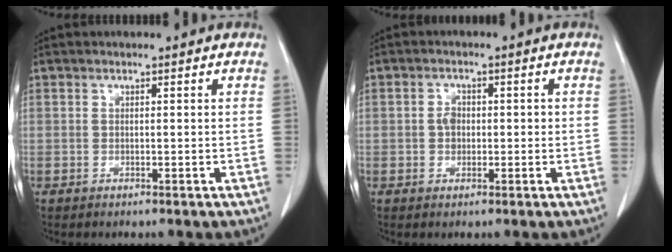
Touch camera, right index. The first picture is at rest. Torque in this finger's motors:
{"motor_torque": [0.04, 0.04, 0.06, 0.02]}